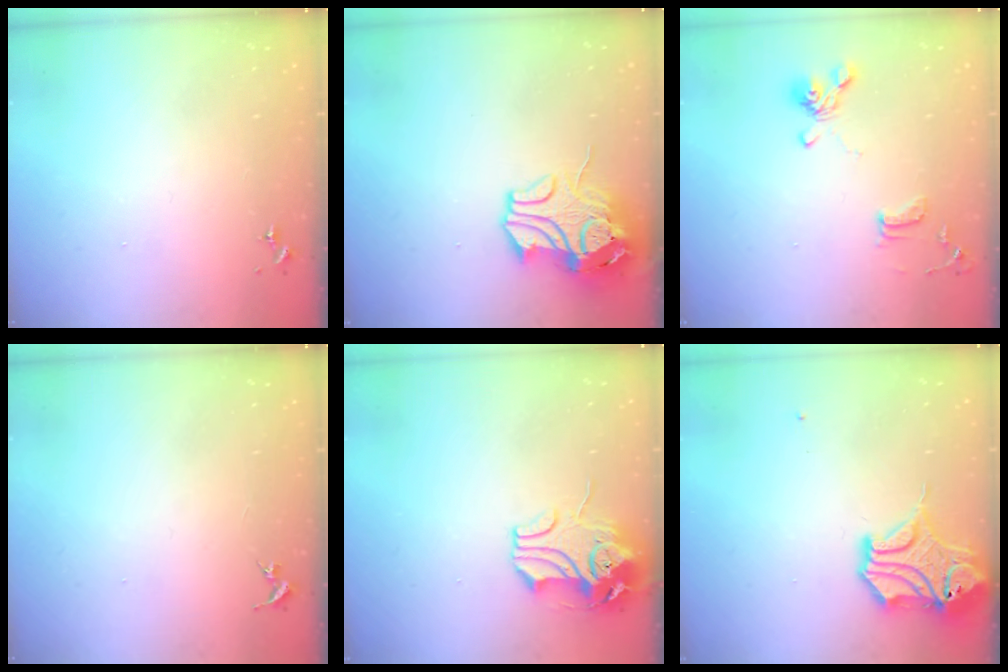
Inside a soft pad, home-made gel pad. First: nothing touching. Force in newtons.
{"total": 12.8, "press": 12.7, "slide": 1.8}
{"total": 12.3, "press": 12.2, "slide": 1.8}
{"total": 0.0}
{"total": 10.6, "press": 10.5, "slide": 1.9}
{"total": 14.5, "press": 14.4, "slide": 2.2}